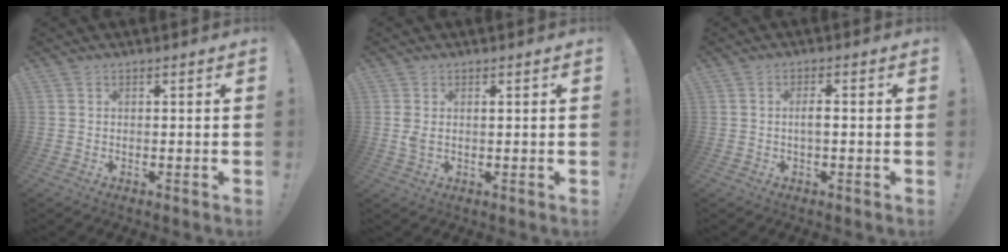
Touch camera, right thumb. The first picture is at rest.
{"total": 2.1, "force": [0.6, 1.1, 1.7], "torque": [-0.033, 0.004, 0.009]}
{"total": 2.8, "force": [-0.6, 0.6, 2.7], "torque": [-0.054, 0.008, -0.012]}